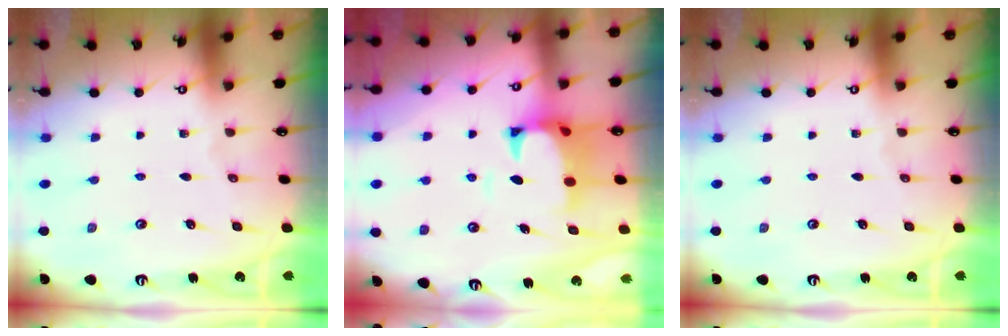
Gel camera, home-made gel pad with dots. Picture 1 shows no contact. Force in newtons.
{"total": 2.6, "press": 2.4, "slide": 1.1}
{"total": 0.0}